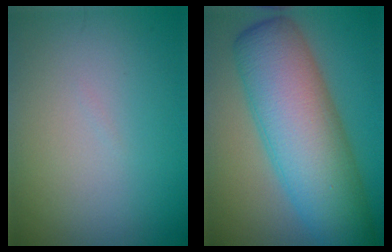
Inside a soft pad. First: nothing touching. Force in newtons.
{"total": 11.5, "press": 11.5, "slide": 0.2}